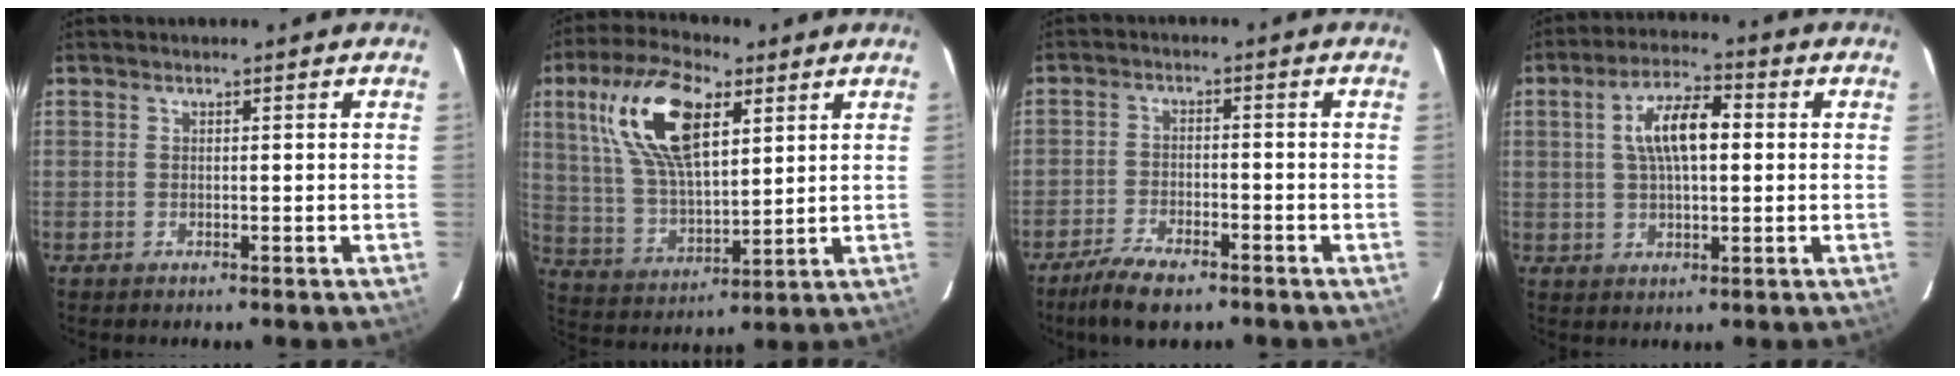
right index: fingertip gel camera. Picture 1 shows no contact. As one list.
[{"total": 17.1, "force": [7.3, 7.4, 13.6], "torque": [-0.262, 0.020, 0.146]}, {"total": 8.4, "force": [-6.4, 2.7, 4.7], "torque": [-0.117, -0.014, -0.115]}, {"total": 9.0, "force": [1.5, 3.7, 8.1], "torque": [-0.148, 0.018, 0.026]}]